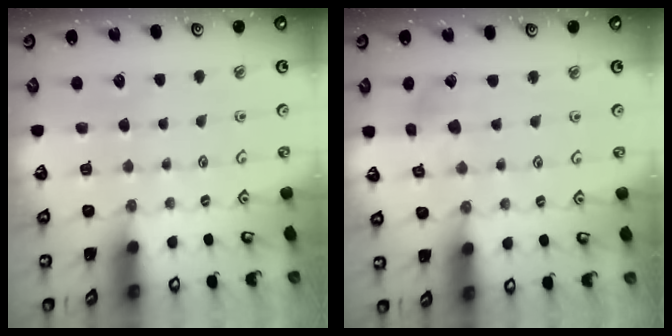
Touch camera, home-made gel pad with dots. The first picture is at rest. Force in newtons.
{"total": 2.5, "press": 2.5, "slide": 0.3}